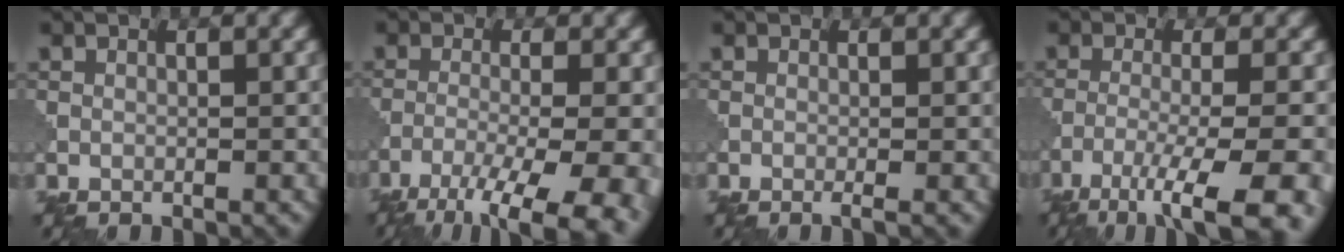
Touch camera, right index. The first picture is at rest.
{"total": 10.8, "force": [-7.0, 3.2, 7.6], "torque": [-0.133, -0.037, -0.092]}
{"total": 1.0, "force": [-0.4, 0.2, 1.0], "torque": [-0.015, -0.007, -0.009]}
{"total": 10.3, "force": [-7.0, 2.1, 7.2], "torque": [-0.106, -0.019, -0.105]}